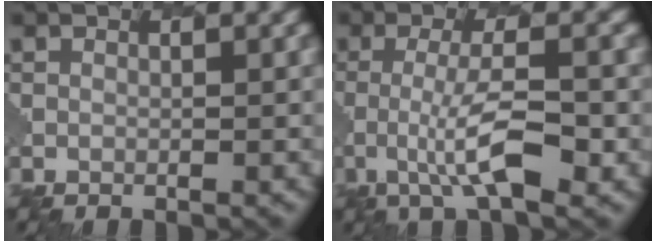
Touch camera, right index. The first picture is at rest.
{"total": 2.5, "force": [-0.5, -0.7, 2.4], "torque": [-0.073, 0.020, -0.042]}